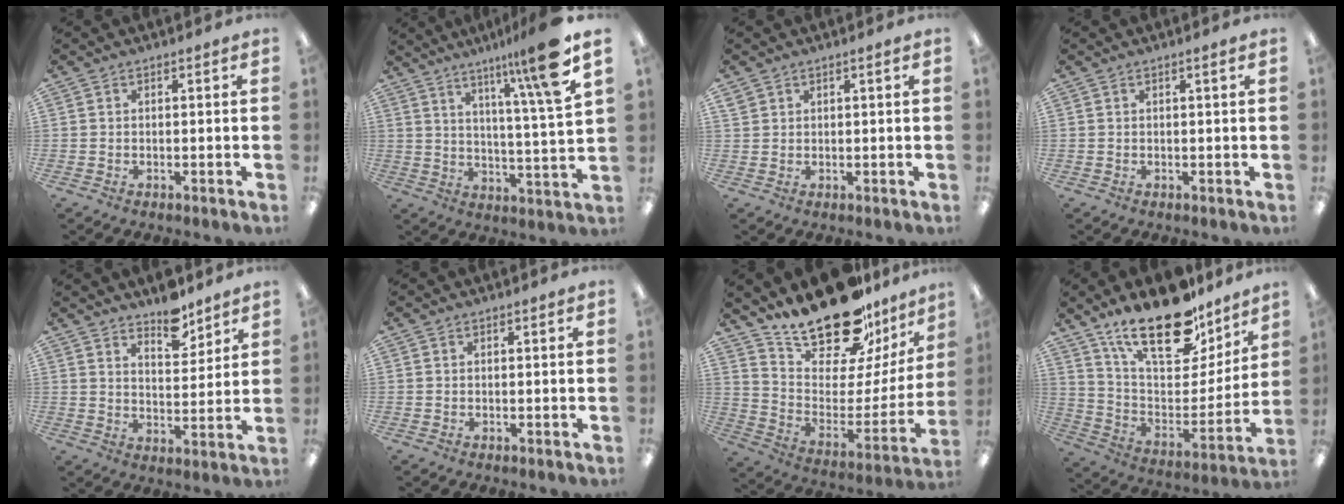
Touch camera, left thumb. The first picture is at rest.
{"total": 14.1, "force": [9.4, 0.1, 10.4], "torque": [-0.166, -0.049, 0.138]}
{"total": 1.8, "force": [1.3, 0.8, 0.9], "torque": [-0.021, 0.000, 0.025]}
{"total": 1.3, "force": [0.5, 0.1, 1.1], "torque": [-0.022, 0.002, 0.009]}
{"total": 8.2, "force": [6.8, 3.1, 3.3], "torque": [-0.028, -0.049, 0.115]}
{"total": 0.0}
{"total": 23.1, "force": [19.6, 8.3, 9.1], "torque": [-0.144, -0.144, 0.344]}
{"total": 24.6, "force": [17.7, 10.1, 13.7], "torque": [-0.211, -0.116, 0.308]}